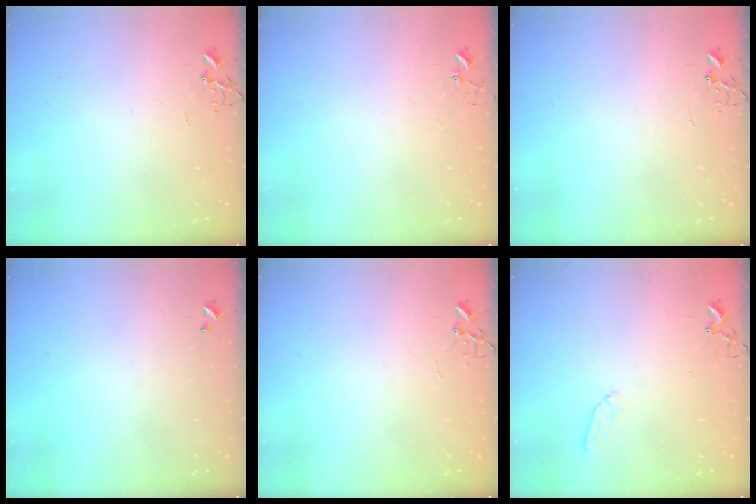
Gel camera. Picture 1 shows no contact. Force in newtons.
{"total": 3.5, "press": 3.4, "slide": 0.4}
{"total": 0.0}
{"total": 0.0}
{"total": 0.0}
{"total": 6.6, "press": 6.5, "slide": 0.7}